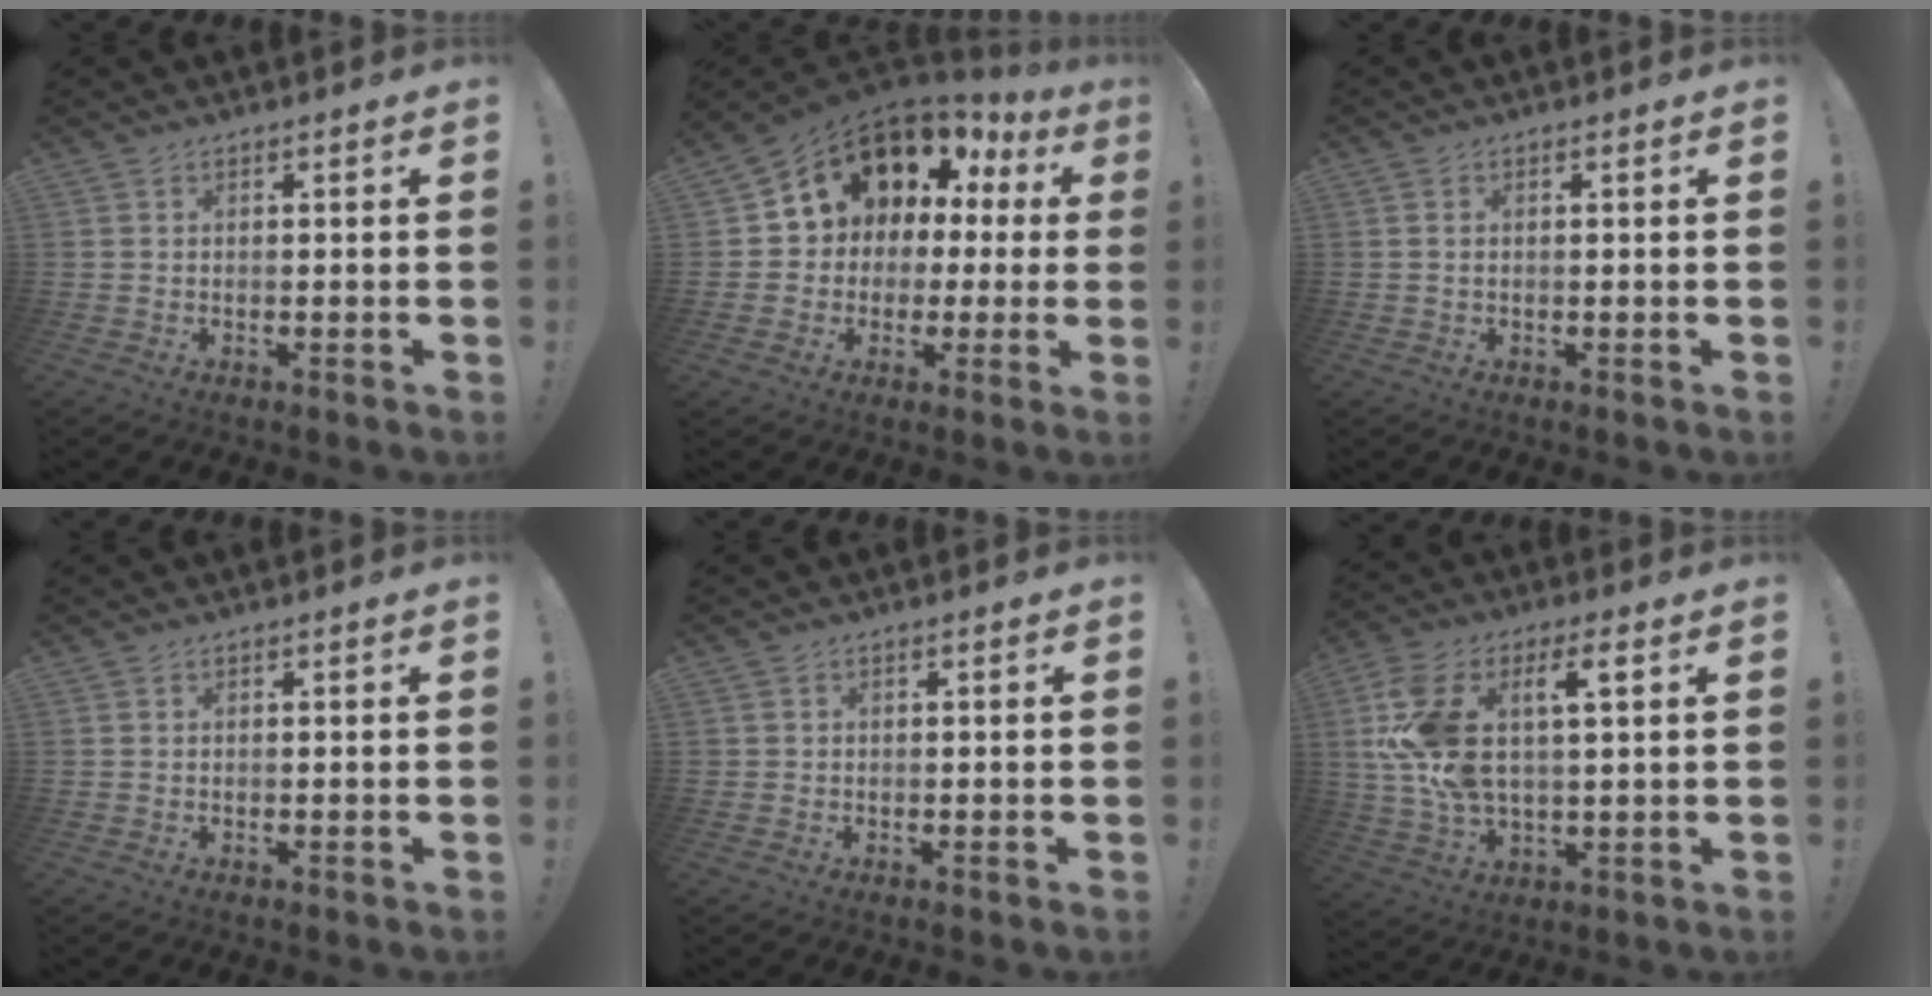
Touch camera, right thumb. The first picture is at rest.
{"total": 10.8, "force": [5.7, 8.2, 4.3], "torque": [-0.070, -0.051, 0.114]}
{"total": 0.7, "force": [0.1, 0.5, 0.5], "torque": [-0.019, 0.005, 0.004]}
{"total": 0.0}
{"total": 0.8, "force": [0.2, 0.7, 0.0], "torque": [0.000, 0.003, 0.003]}
{"total": 15.8, "force": [4.5, 7.9, 13.0], "torque": [-0.256, -0.006, 0.075]}